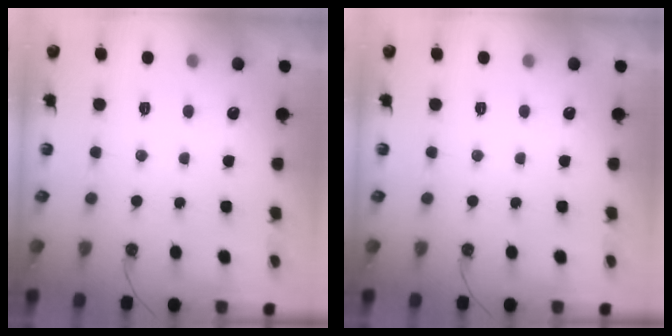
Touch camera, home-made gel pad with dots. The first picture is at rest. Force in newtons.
{"total": 0.0}